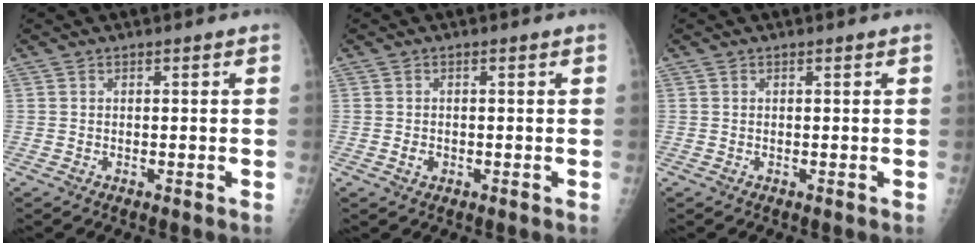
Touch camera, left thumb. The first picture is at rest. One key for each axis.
{"total": 1.5, "fx": -0.4, "fy": 1.2, "fz": 0.8, "tx": -0.013, "ty": 0.001, "tz": -0.006}
{"total": 0.0}